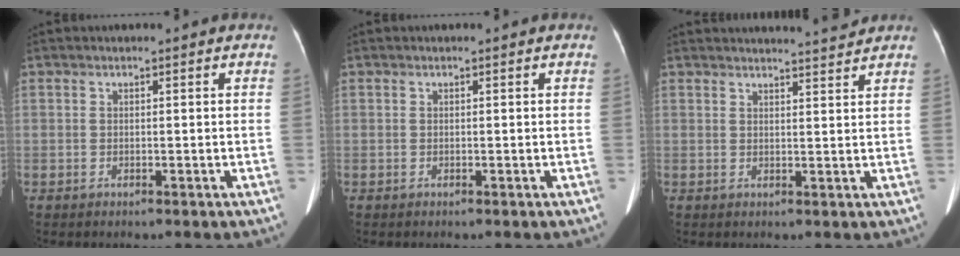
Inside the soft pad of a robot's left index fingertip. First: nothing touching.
{"total": 0.0}
{"total": 5.9, "force": [5.8, -0.7, 0.8], "torque": [-0.011, 0.002, 0.070]}